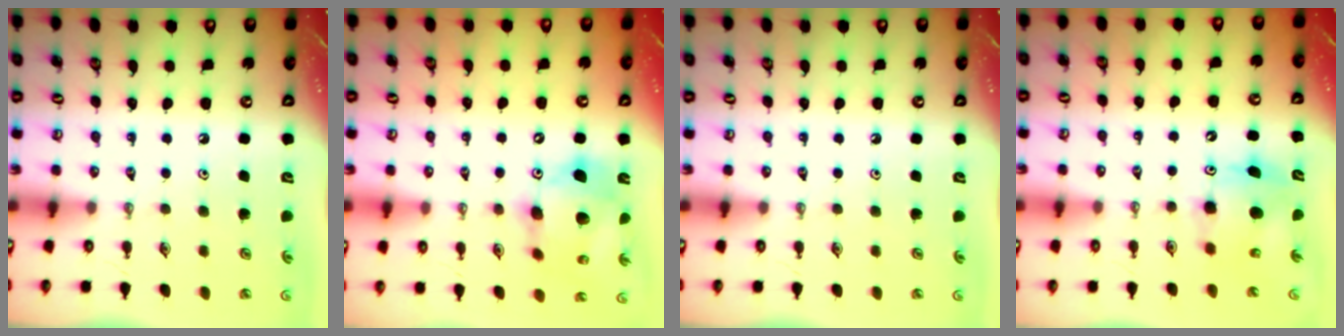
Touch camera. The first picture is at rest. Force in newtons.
{"total": 14.4, "press": 14.2, "slide": 2.3}
{"total": 0.0}
{"total": 8.0, "press": 8.0, "slide": 0.4}